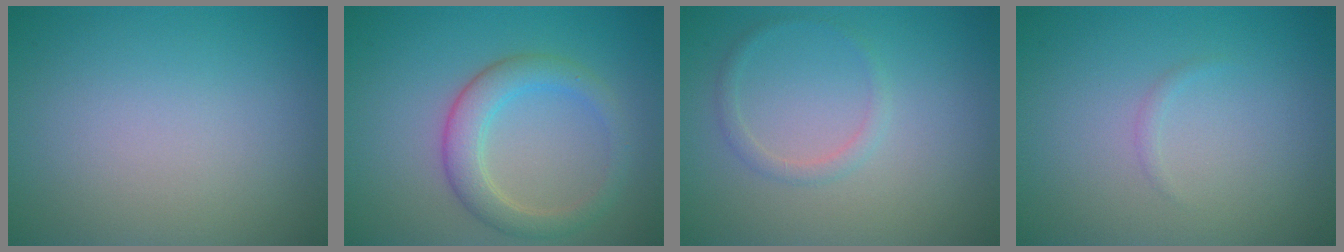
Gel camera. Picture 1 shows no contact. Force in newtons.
{"total": 3.6, "press": 3.6, "slide": 0.2}
{"total": 1.2, "press": 1.2, "slide": 0.2}
{"total": 0.5, "press": 0.5, "slide": 0.0}